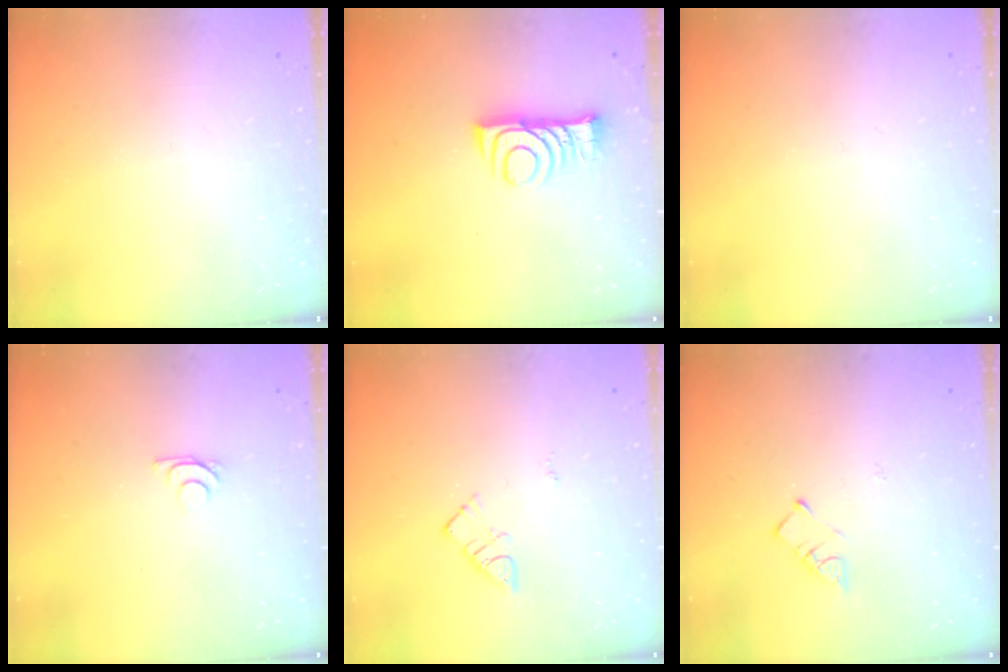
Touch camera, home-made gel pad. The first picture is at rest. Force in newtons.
{"total": 8.8, "press": 8.8, "slide": 0.8}
{"total": 0.0}
{"total": 5.1, "press": 5.0, "slide": 0.9}
{"total": 5.8, "press": 5.8, "slide": 0.6}
{"total": 3.4, "press": 3.3, "slide": 0.5}